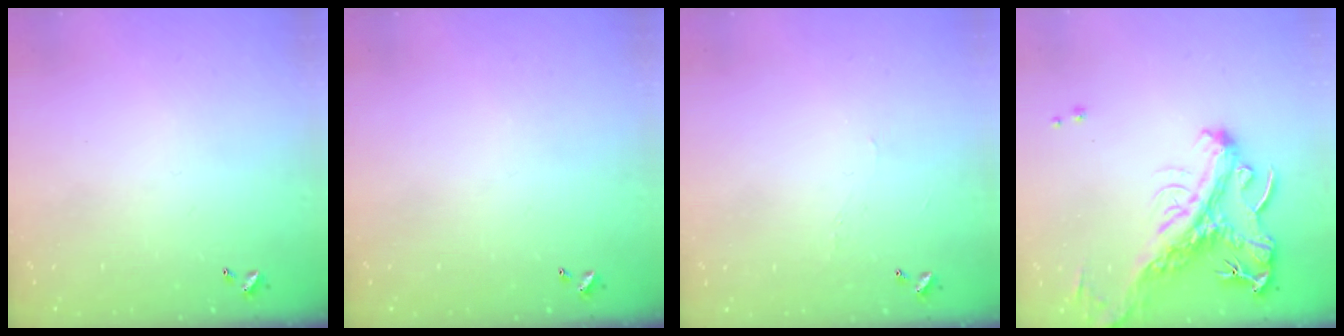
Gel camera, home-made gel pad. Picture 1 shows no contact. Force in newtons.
{"total": 0.0}
{"total": 0.9, "press": 0.7, "slide": 0.6}
{"total": 4.1, "press": 3.9, "slide": 1.3}